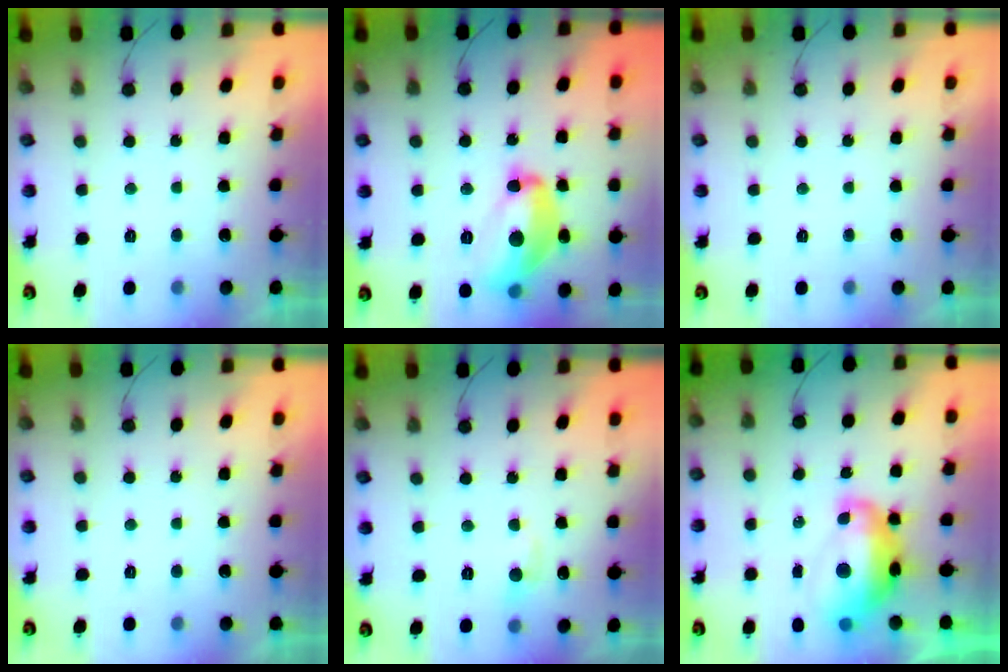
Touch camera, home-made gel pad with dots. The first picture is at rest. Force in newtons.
{"total": 15.0, "press": 14.9, "slide": 0.9}
{"total": 0.0}
{"total": 0.0}
{"total": 5.6, "press": 5.5, "slide": 0.7}
{"total": 12.3, "press": 12.3, "slide": 1.0}